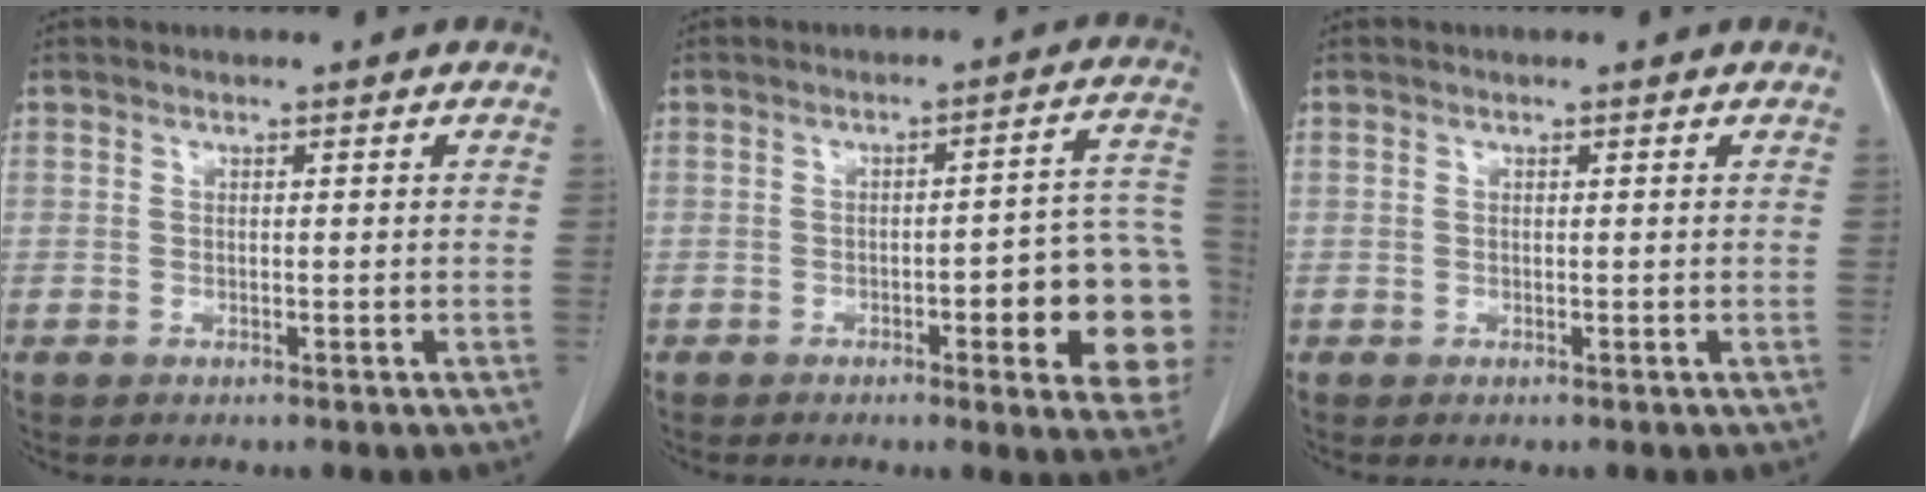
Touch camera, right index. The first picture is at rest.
{"total": 13.9, "force": [-3.9, 2.8, 13.0], "torque": [-0.093, 0.025, -0.041]}
{"total": 0.0}